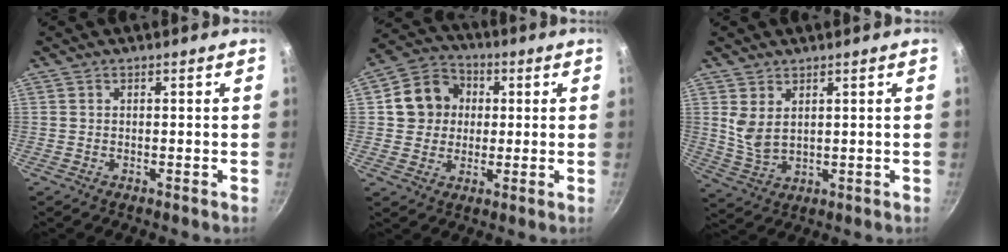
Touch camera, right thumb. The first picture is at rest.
{"total": 10.4, "force": [1.5, 9.3, 4.3], "torque": [-0.039, 0.017, 0.014]}
{"total": 5.5, "force": [2.3, 3.2, 3.8], "torque": [-0.067, -0.026, 0.055]}